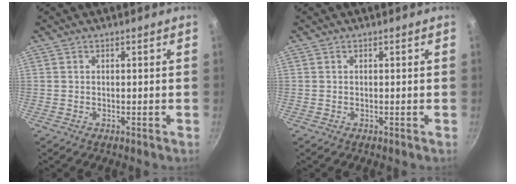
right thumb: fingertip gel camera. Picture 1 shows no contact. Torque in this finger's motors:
{"motor_torque": [-0.52, 0.13, 0.05, -0.41, 0.04]}